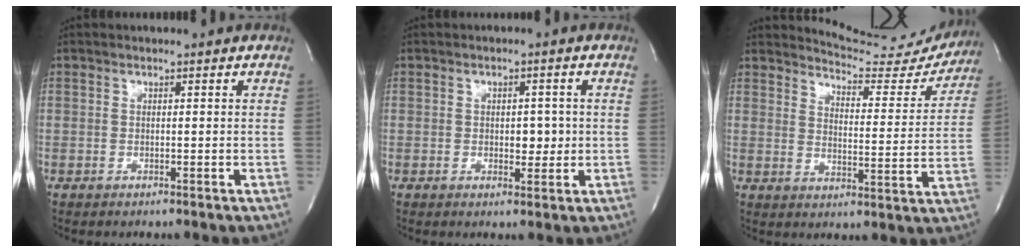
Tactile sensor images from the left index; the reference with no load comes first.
{"total": 2.8, "force": [-0.2, 1.6, 2.3], "torque": [-0.028, 0.000, 0.003]}
{"total": 13.9, "force": [13.8, 1.6, 0.8], "torque": [-0.002, -0.061, 0.161]}